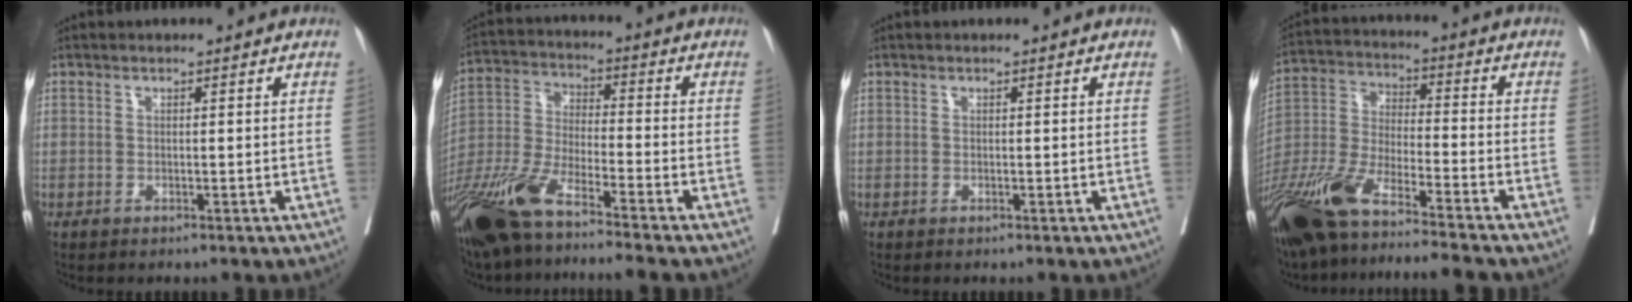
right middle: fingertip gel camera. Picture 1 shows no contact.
{"total": 15.0, "force": [-11.3, 0.7, 9.8], "torque": [-0.213, -0.030, -0.223]}
{"total": 0.0}
{"total": 18.4, "force": [-14.6, 0.9, 11.2], "torque": [-0.254, -0.032, -0.277]}